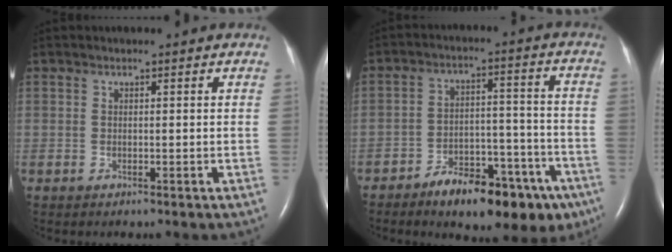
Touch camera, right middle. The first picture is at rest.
{"total": 15.2, "force": [-10.2, 6.1, 9.4], "torque": [-0.107, 0.038, -0.147]}